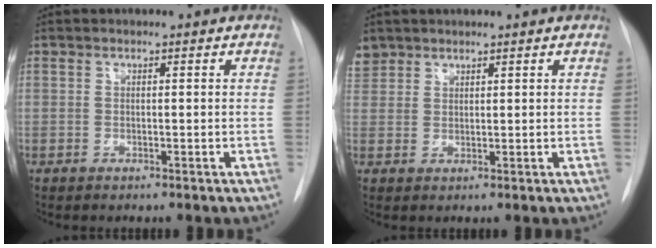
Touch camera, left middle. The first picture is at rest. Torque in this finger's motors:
{"motor_torque": [0.07, -0.07, 0.02, 0.00]}